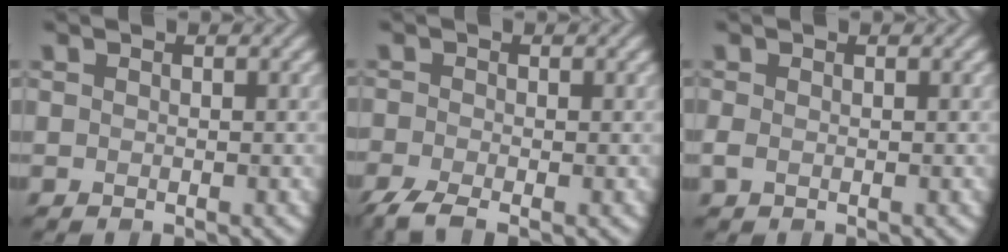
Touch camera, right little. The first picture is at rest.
{"total": 3.1, "force": [-2.1, 0.8, 2.1], "torque": [-0.048, -0.008, -0.051]}
{"total": 0.8, "force": [-0.2, 0.4, 0.7], "torque": [-0.021, -0.003, -0.004]}